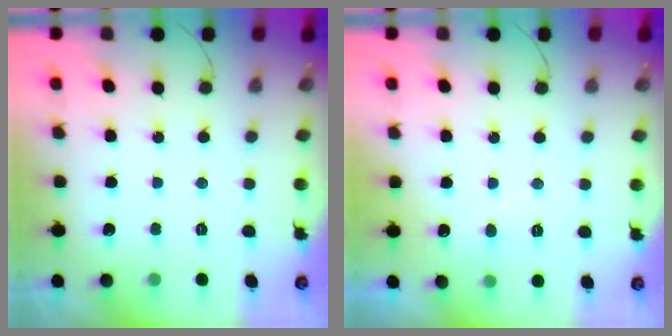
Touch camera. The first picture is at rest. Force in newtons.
{"total": 3.6, "press": 3.6, "slide": 0.2}